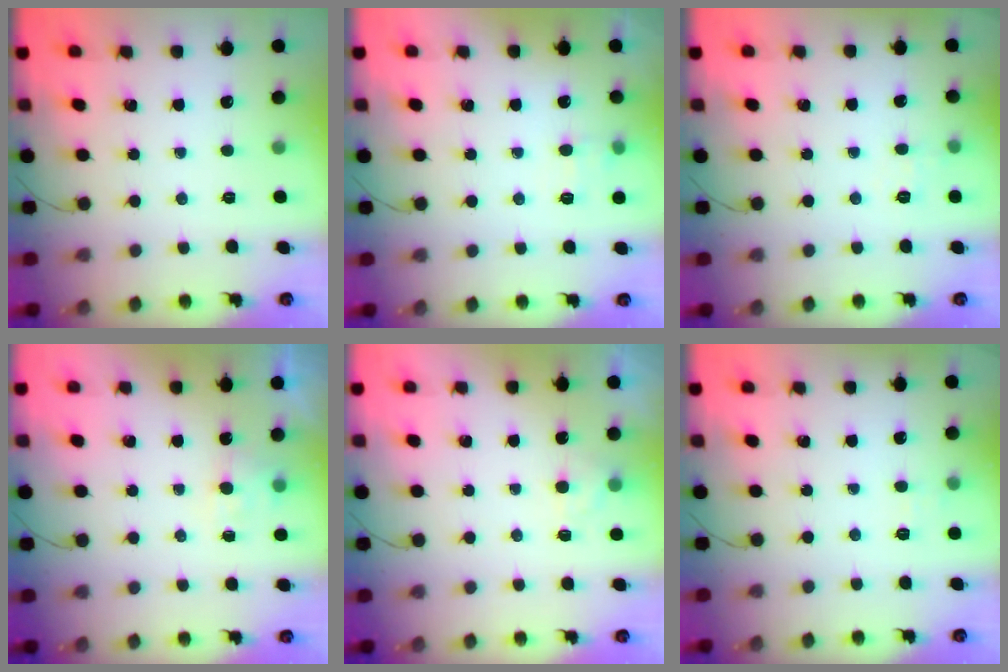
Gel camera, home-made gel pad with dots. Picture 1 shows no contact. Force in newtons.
{"total": 8.8, "press": 8.6, "slide": 1.7}
{"total": 5.7, "press": 5.5, "slide": 1.2}
{"total": 2.6, "press": 2.4, "slide": 1.1}
{"total": 2.5, "press": 2.0, "slide": 1.5}
{"total": 4.1, "press": 3.9, "slide": 1.2}